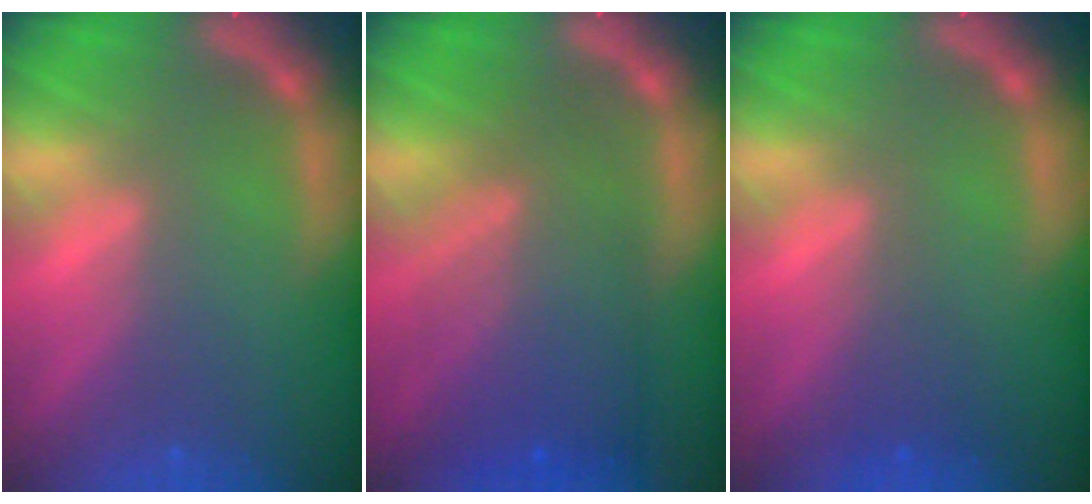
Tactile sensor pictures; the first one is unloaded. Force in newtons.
{"total": 8.1}
{"total": 1.5}